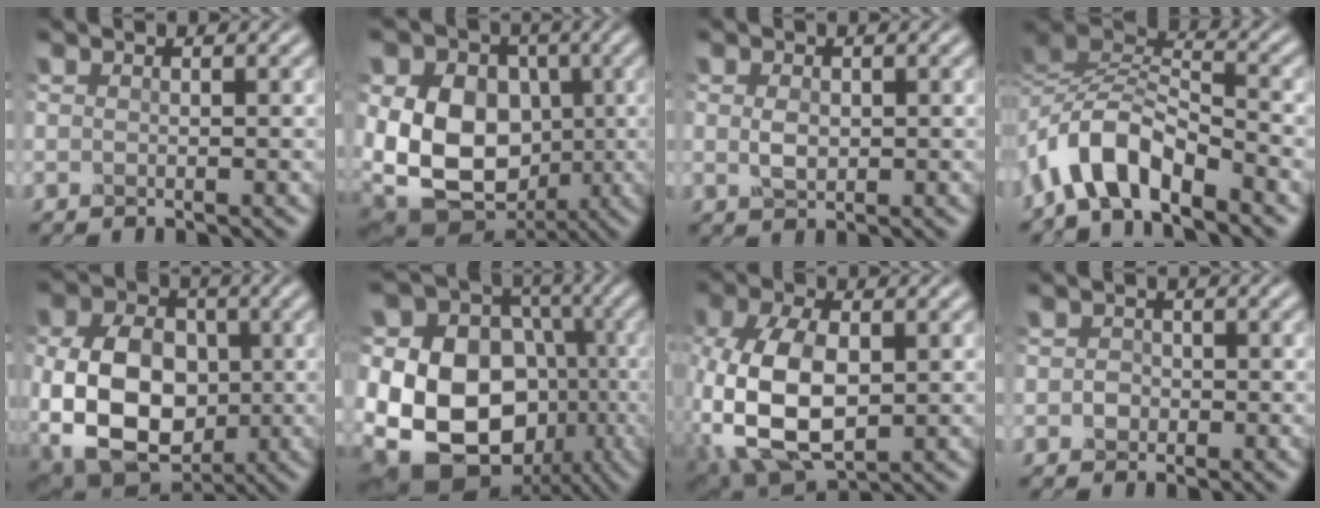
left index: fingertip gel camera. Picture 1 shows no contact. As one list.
[{"total": 14.0, "force": [-0.2, 11.4, 8.1], "torque": [-0.156, 0.006, -0.014]}, {"total": 1.4, "force": [0.2, 1.0, 1.0], "torque": [-0.030, 0.001, 0.004]}, {"total": 6.1, "force": [-4.3, 2.3, 3.6], "torque": [-0.063, 0.005, -0.088]}, {"total": 11.7, "force": [-0.9, 8.5, 8.0], "torque": [-0.170, -0.020, -0.009]}, {"total": 16.8, "force": [-2.5, 13.9, 9.1], "torque": [-0.182, -0.010, -0.049]}, {"total": 11.1, "force": [-1.9, 6.5, 8.7], "torque": [-0.227, -0.017, -0.029]}, {"total": 0.9, "force": [-0.3, 0.8, 0.0], "torque": [-0.006, 0.005, -0.008]}]